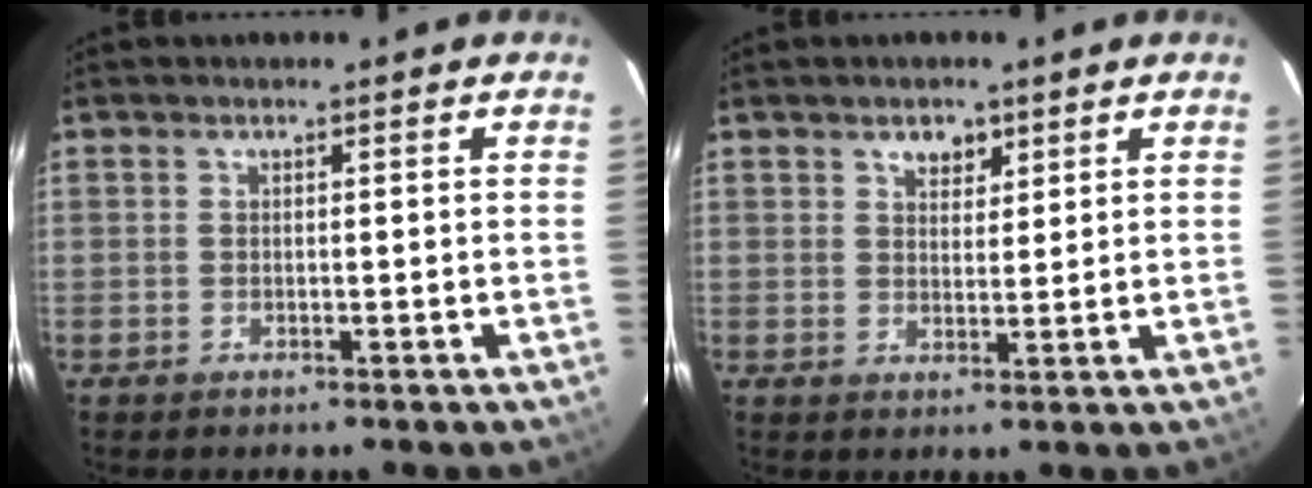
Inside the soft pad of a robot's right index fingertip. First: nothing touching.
{"total": 3.2, "force": [2.0, 2.1, 1.5], "torque": [-0.015, 0.004, 0.034]}